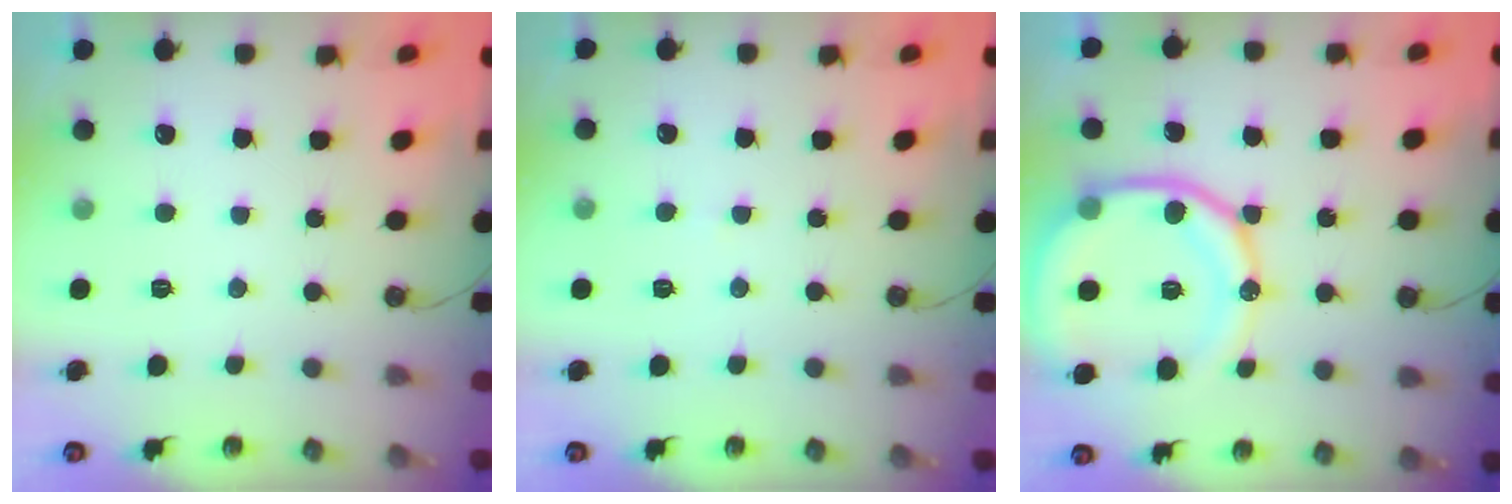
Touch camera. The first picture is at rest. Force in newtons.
{"total": 4.1, "press": 4.0, "slide": 0.4}
{"total": 18.2, "press": 18.1, "slide": 2.0}